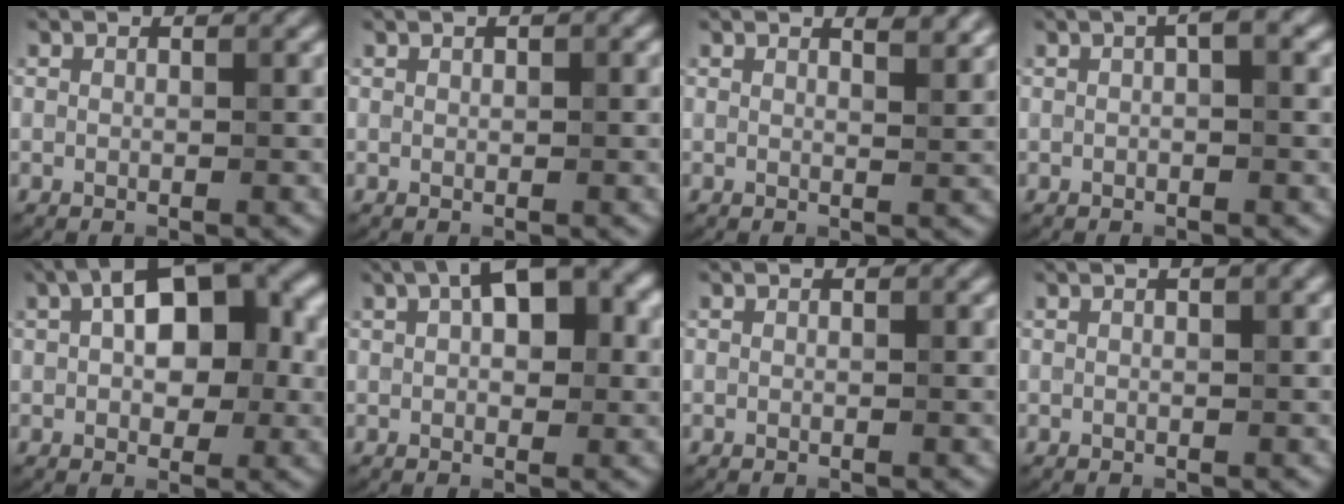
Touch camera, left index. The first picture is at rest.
{"total": 0.7, "force": [0.3, 0.2, 0.5], "torque": [-0.007, 0.003, 0.005]}
{"total": 2.4, "force": [1.9, 0.7, 1.2], "torque": [-0.006, 0.002, 0.018]}
{"total": 1.4, "force": [0.2, 0.2, 1.3], "torque": [-0.024, 0.006, 0.004]}
{"total": 9.8, "force": [2.8, 5.3, 7.7], "torque": [-0.106, 0.022, 0.033]}
{"total": 6.6, "force": [2.4, 3.3, 5.2], "torque": [-0.078, 0.016, 0.029]}
{"total": 0.0}
{"total": 1.6, "force": [0.7, 0.3, 1.4], "torque": [-0.021, 0.004, 0.005]}